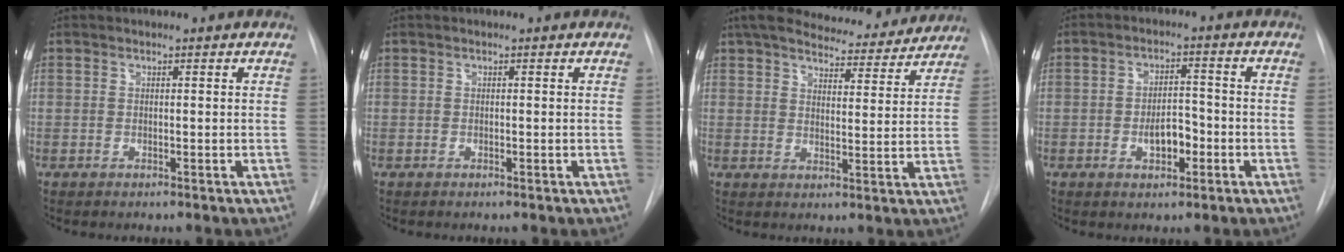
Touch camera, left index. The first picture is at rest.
{"total": 0.0}
{"total": 16.1, "force": [14.6, 3.9, 5.6], "torque": [-0.079, 0.005, 0.188]}
{"total": 4.8, "force": [-2.0, 2.3, 3.7], "torque": [-0.059, 0.003, -0.031]}